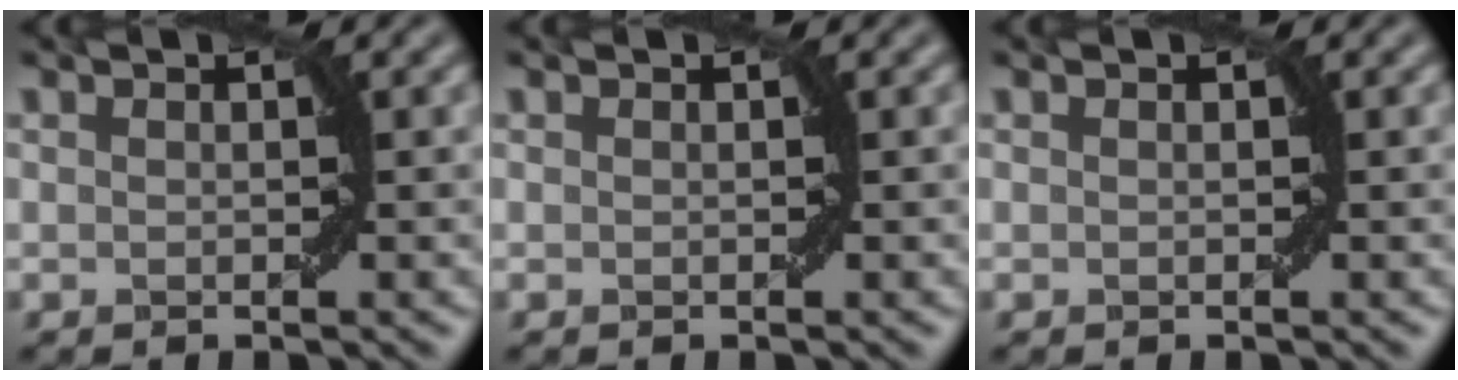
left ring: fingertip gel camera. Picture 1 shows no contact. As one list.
[{"total": 0.0}, {"total": 0.0}]